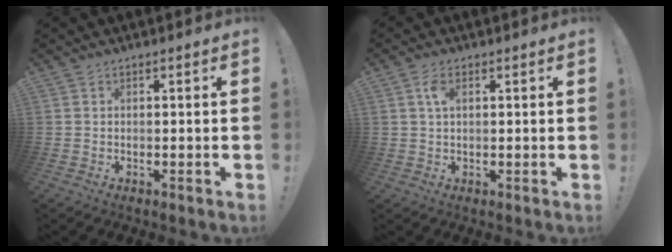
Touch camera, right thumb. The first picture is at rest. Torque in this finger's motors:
{"motor_torque": [2.02, 0.70, -0.06, -0.33, 0.02]}